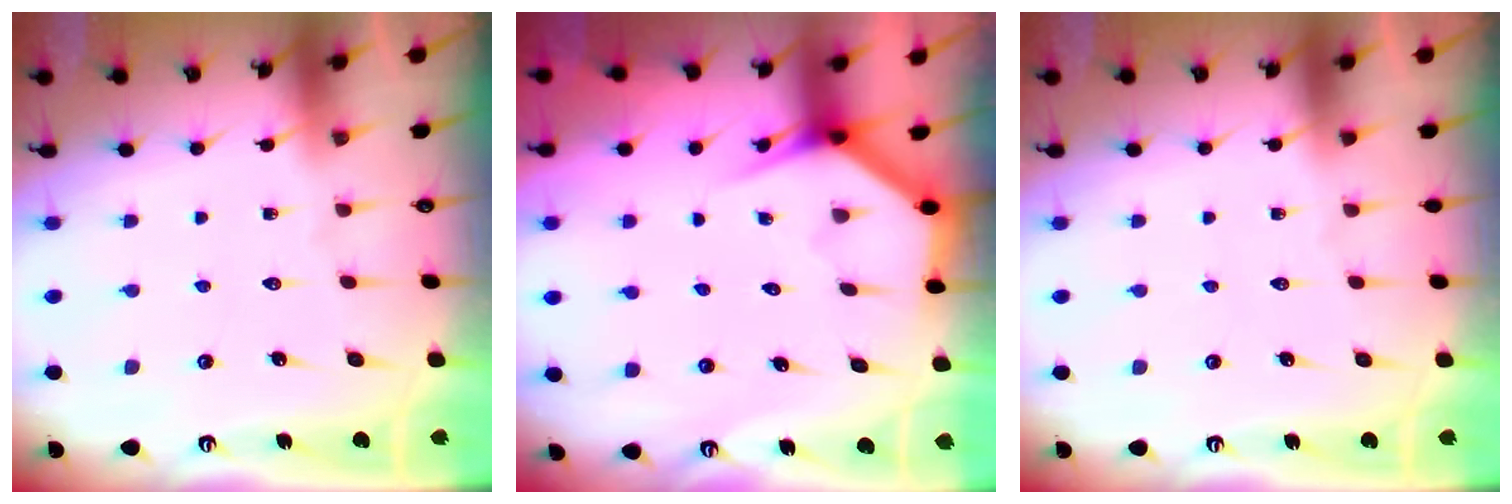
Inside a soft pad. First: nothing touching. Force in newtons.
{"total": 3.4, "press": 3.4, "slide": 0.2}
{"total": 0.0}